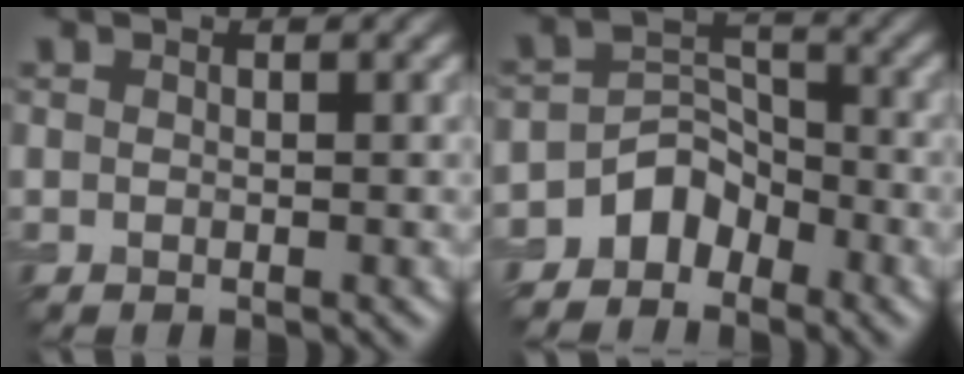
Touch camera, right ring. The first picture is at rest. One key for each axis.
{"total": 3.7, "fx": -2.6, "fy": 2.4, "fz": 1.1, "tx": -0.009, "ty": 0.008, "tz": -0.052}